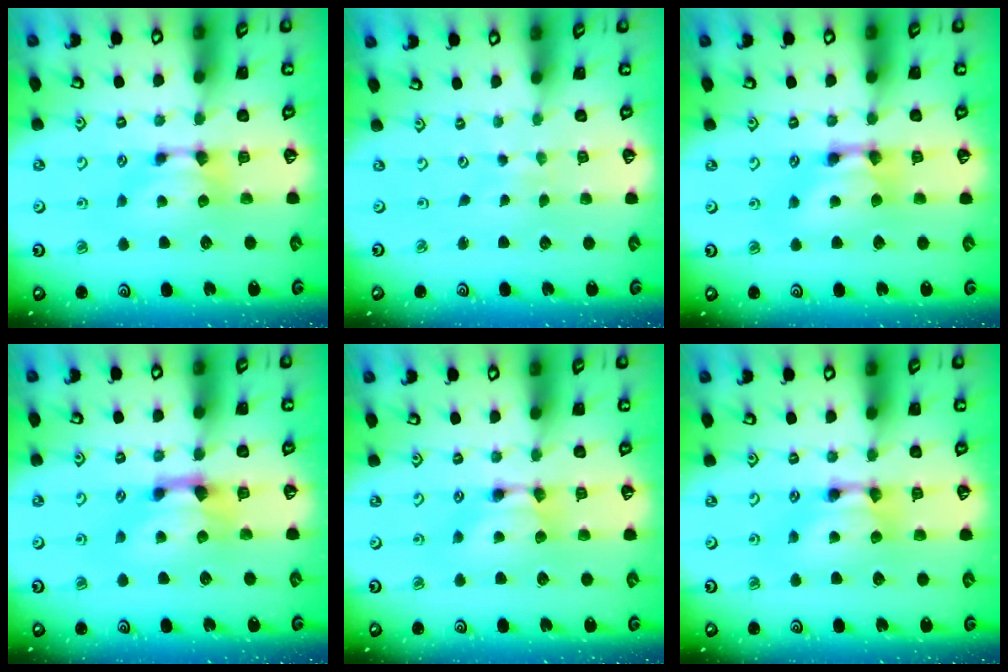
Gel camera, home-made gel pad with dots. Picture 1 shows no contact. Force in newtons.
{"total": 5.7, "press": 5.7, "slide": 0.2}
{"total": 3.1, "press": 3.1, "slide": 0.3}
{"total": 1.5, "press": 0.6, "slide": 1.4}
{"total": 1.5, "press": 1.5, "slide": 0.2}
{"total": 2.2, "press": 2.2, "slide": 0.1}